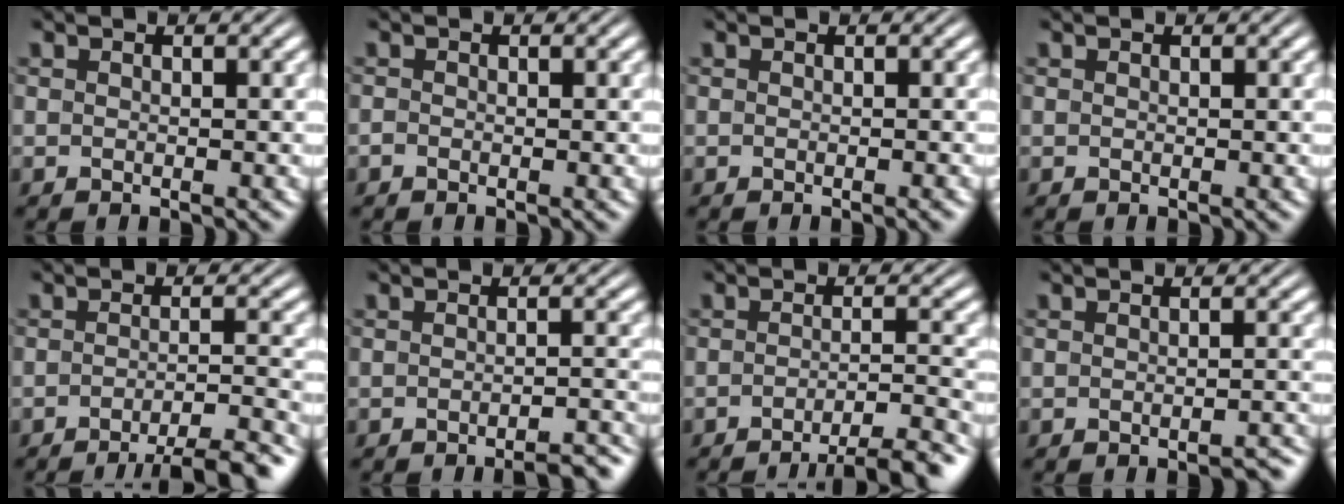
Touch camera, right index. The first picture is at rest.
{"total": 0.7, "force": [-0.6, 0.3, 0.1], "torque": [-0.007, -0.007, -0.009]}
{"total": 0.5, "force": [-0.4, -0.1, 0.3], "torque": [-0.003, 0.004, -0.008]}
{"total": 0.0}
{"total": 6.1, "force": [-4.9, 1.0, 3.4], "torque": [-0.039, -0.013, -0.076]}
{"total": 3.8, "force": [-3.5, 0.6, 1.4], "torque": [-0.018, -0.004, -0.057]}
{"total": 5.8, "force": [-4.8, 0.9, 3.2], "torque": [-0.037, -0.015, -0.074]}
{"total": 2.2, "force": [-2.0, 0.4, 0.8], "torque": [-0.012, -0.001, -0.030]}